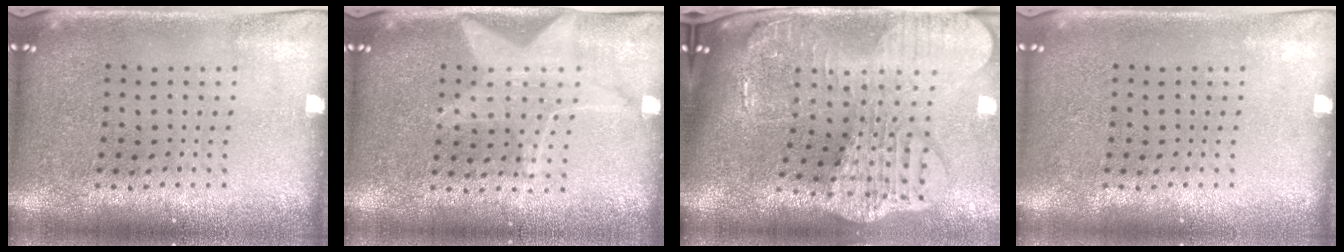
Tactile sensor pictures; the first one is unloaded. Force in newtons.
{"total": 1.5, "press": 1.5, "slide": 0.3}
{"total": 4.4, "press": 3.4, "slide": 2.9}
{"total": 0.0}